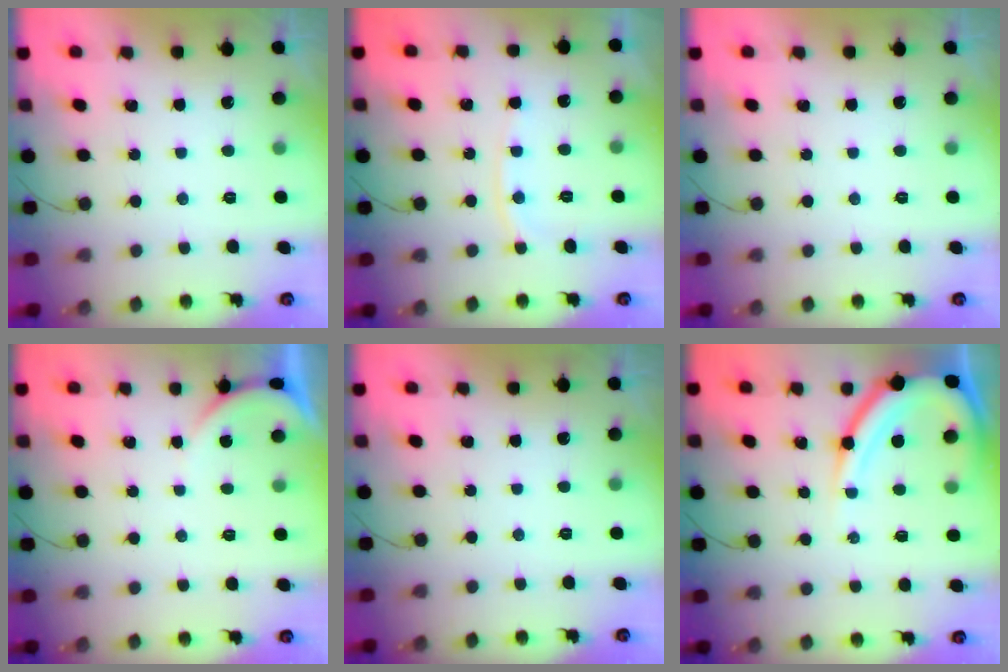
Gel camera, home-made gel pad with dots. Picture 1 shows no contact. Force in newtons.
{"total": 6.2, "press": 6.1, "slide": 1.0}
{"total": 0.0}
{"total": 1.6, "press": 1.6, "slide": 0.1}
{"total": 0.0}
{"total": 12.4, "press": 12.4, "slide": 1.3}